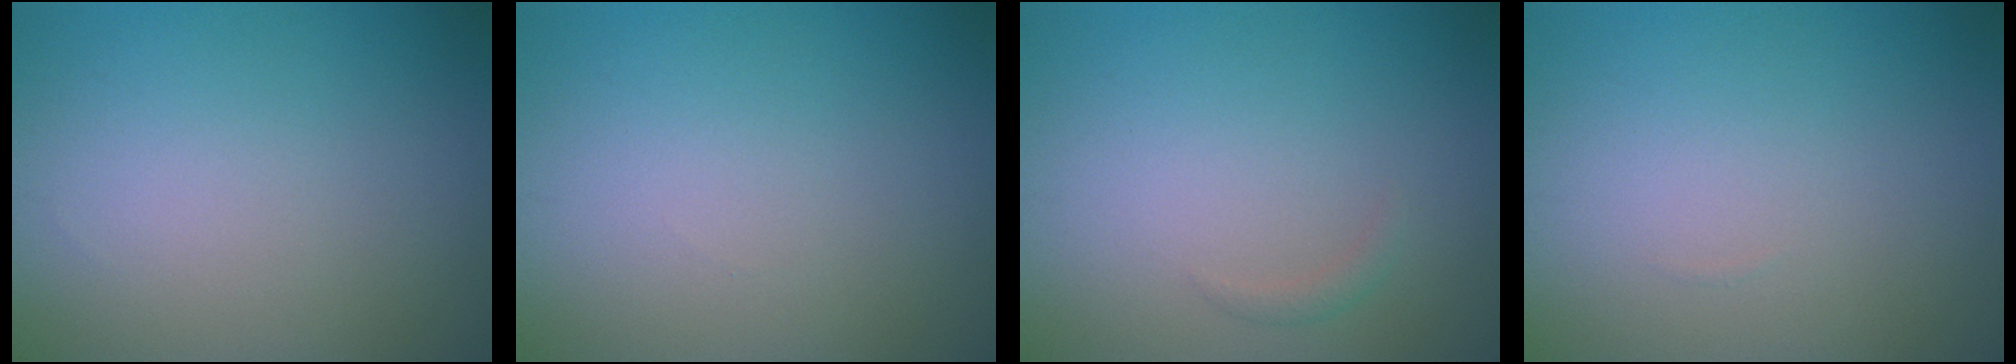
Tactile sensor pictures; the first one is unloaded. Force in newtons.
{"total": 0.0}
{"total": 0.7, "press": 0.7, "slide": 0.1}
{"total": 0.0}